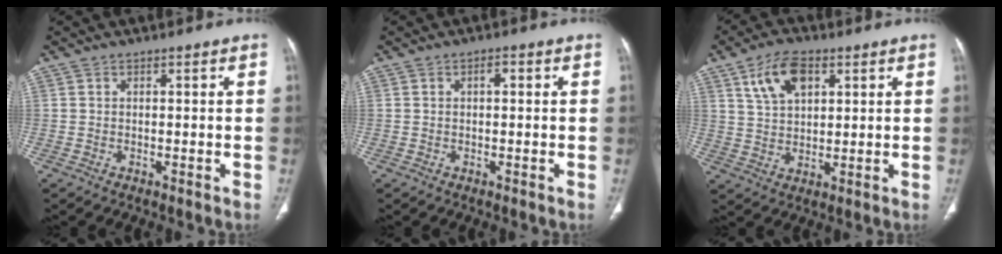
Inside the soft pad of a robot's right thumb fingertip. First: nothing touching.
{"total": 1.4, "force": [0.3, 0.6, 1.2], "torque": [-0.021, 0.005, 0.004]}
{"total": 9.1, "force": [4.2, 5.0, 6.2], "torque": [-0.100, -0.010, 0.082]}